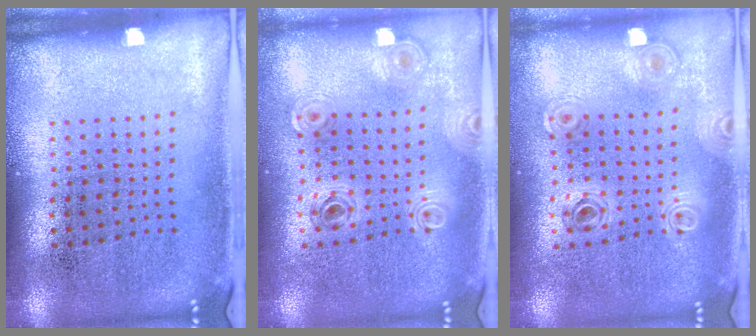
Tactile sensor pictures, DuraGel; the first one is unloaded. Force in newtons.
{"total": 0.8, "press": 0.8, "slide": 0.1}
{"total": 1.0, "press": 1.0, "slide": 0.2}